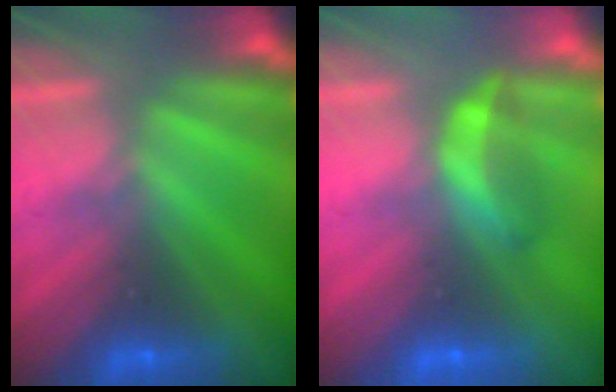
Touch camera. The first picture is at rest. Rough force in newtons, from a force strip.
{"total": 3.8}